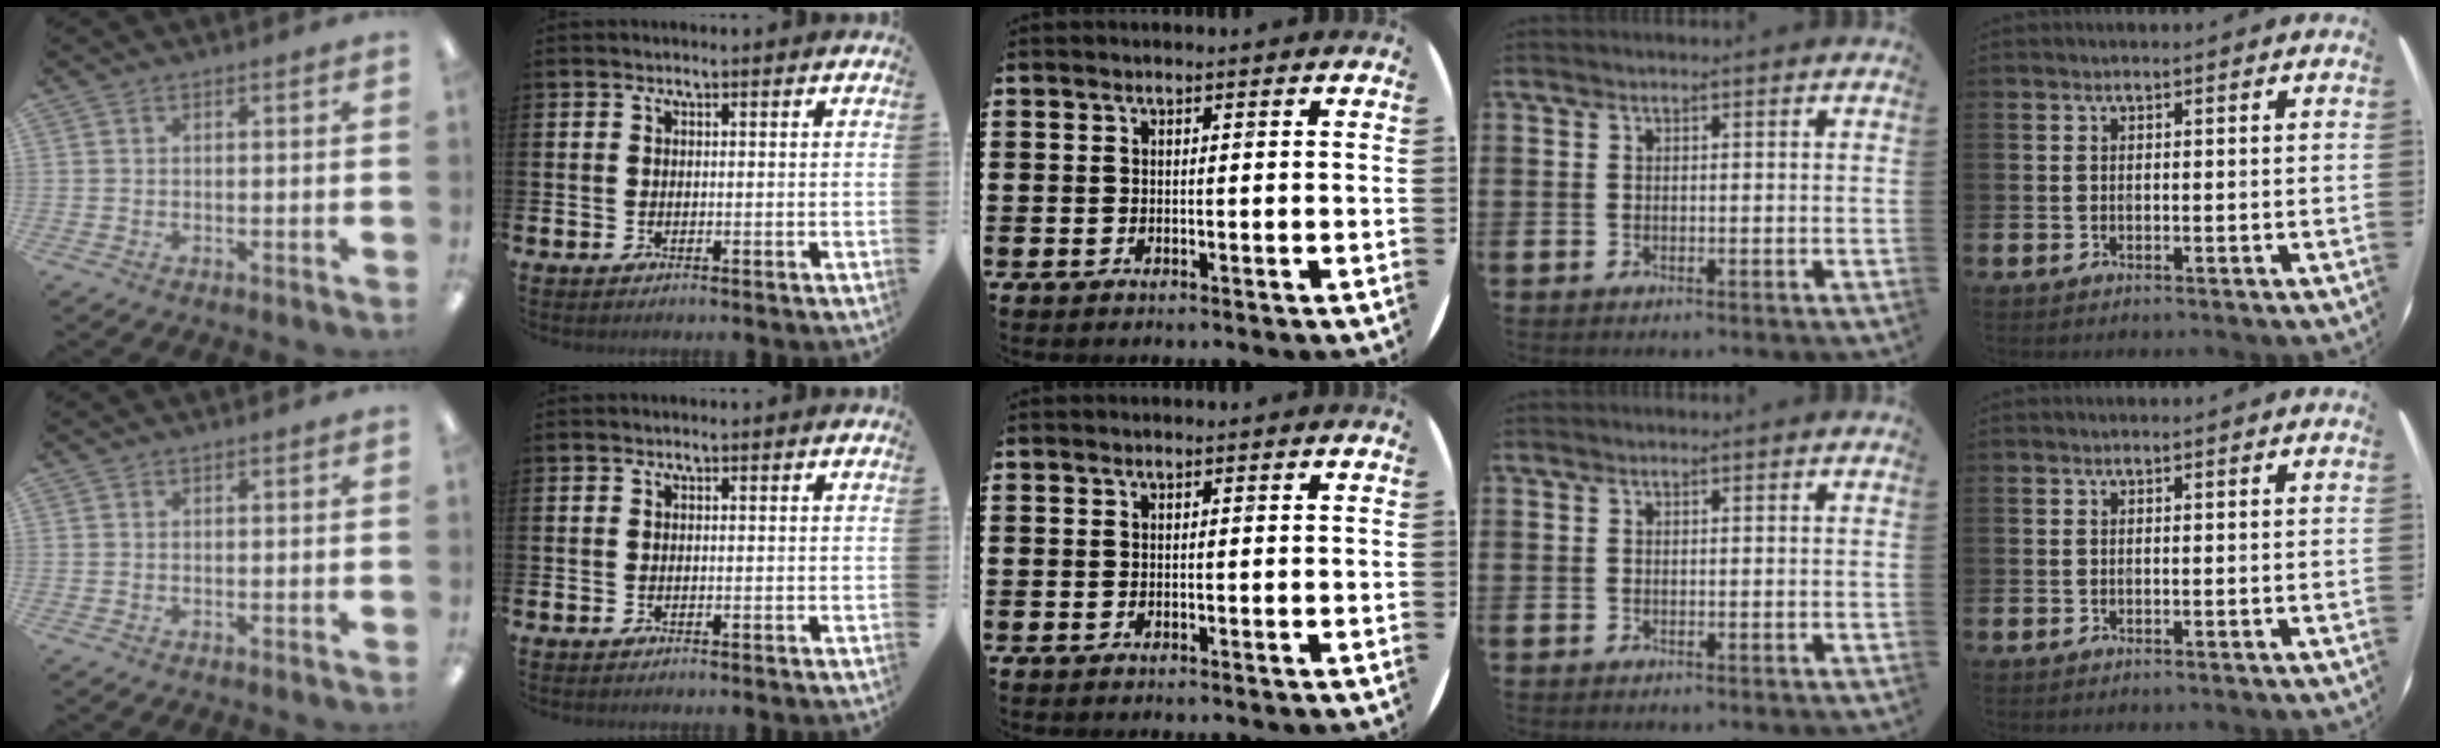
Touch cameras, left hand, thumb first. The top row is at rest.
{}